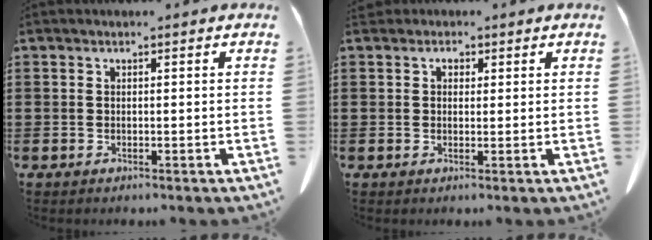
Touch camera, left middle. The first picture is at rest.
{"total": 1.4, "force": [0.9, 1.0, 0.5], "torque": [-0.005, 0.001, 0.015]}